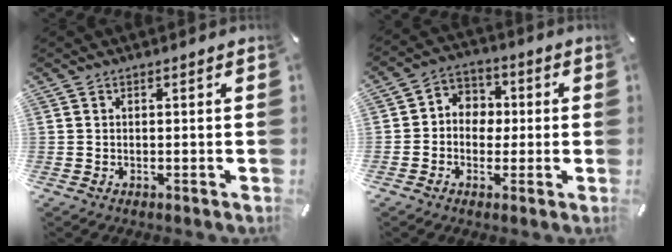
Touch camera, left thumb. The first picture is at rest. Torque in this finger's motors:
{"motor_torque": [0.19, 0.21, 0.35, 0.41, -0.01]}